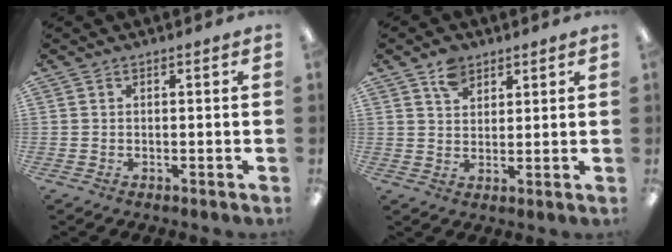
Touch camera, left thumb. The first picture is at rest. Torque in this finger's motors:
{"motor_torque": [0.61, 0.22, 0.73, -0.62, -0.01]}